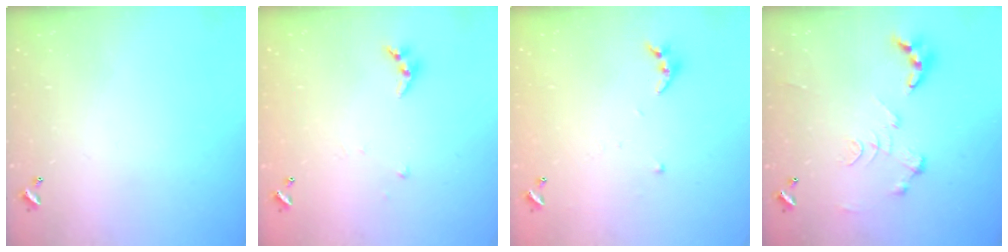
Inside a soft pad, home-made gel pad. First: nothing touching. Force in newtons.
{"total": 4.4, "press": 4.4, "slide": 0.3}
{"total": 3.8, "press": 3.8, "slide": 0.3}
{"total": 0.0}